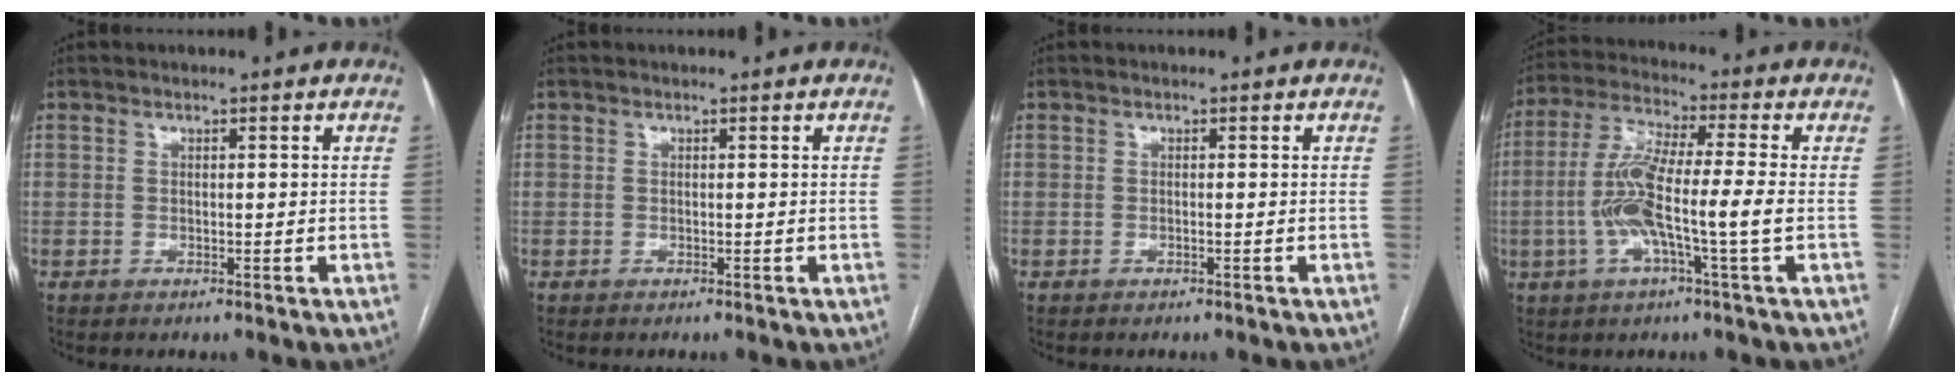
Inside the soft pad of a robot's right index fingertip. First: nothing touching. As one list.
[{"total": 0.0}, {"total": 0.0}, {"total": 11.0, "force": [-1.9, 0.1, 10.9], "torque": [-0.220, 0.010, -0.043]}]